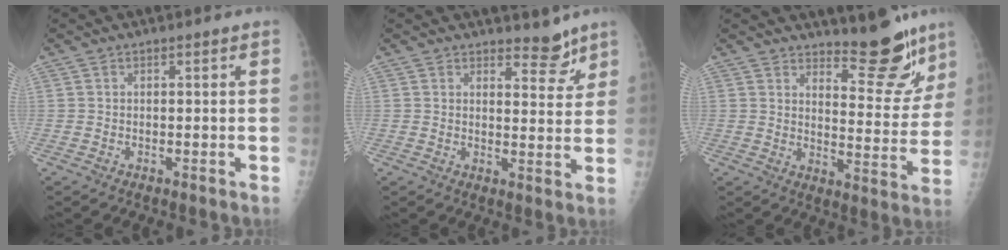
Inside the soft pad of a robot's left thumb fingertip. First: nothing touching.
{"total": 4.9, "force": [4.1, 1.9, 1.8], "torque": [-0.001, -0.033, 0.059]}
{"total": 12.3, "force": [10.2, 3.5, 5.8], "torque": [-0.042, -0.094, 0.143]}